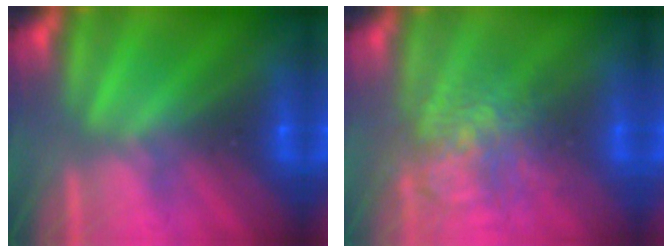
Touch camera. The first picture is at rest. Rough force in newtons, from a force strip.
{"total": 3.5}